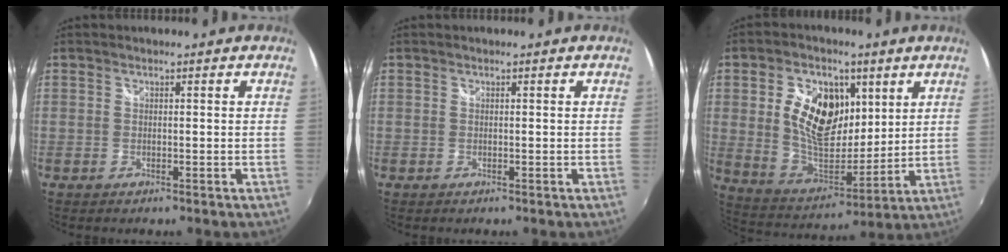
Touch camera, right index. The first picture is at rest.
{"total": 0.0}
{"total": 15.6, "force": [4.6, 9.3, 11.7], "torque": [-0.221, 0.003, 0.091]}